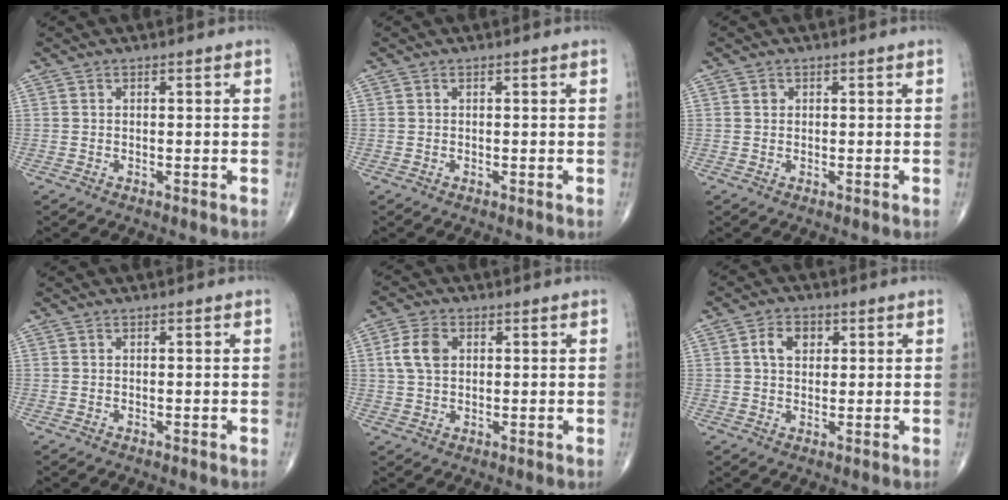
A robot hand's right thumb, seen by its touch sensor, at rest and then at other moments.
{"total": 0.0}
{"total": 1.0, "force": [0.3, 0.9, 0.3], "torque": [-0.001, 0.000, 0.004]}
{"total": 0.0}
{"total": 5.7, "force": [1.3, 3.9, 4.0], "torque": [-0.078, 0.003, 0.022]}
{"total": 4.8, "force": [1.4, 3.4, 3.1], "torque": [-0.044, 0.004, 0.020]}